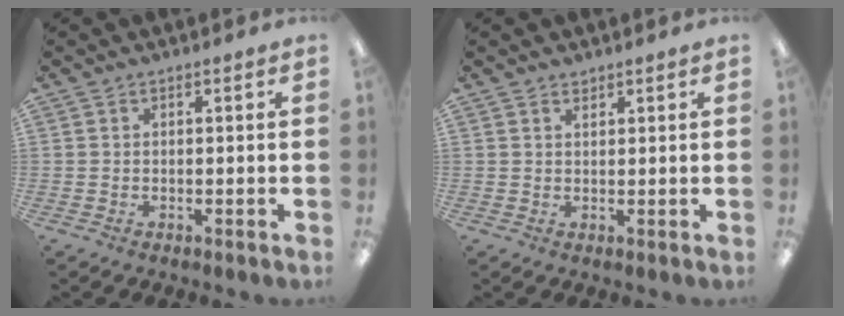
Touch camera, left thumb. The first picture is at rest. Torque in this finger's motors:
{"motor_torque": [-0.18, -0.05, -0.38, 0.16, -0.08]}